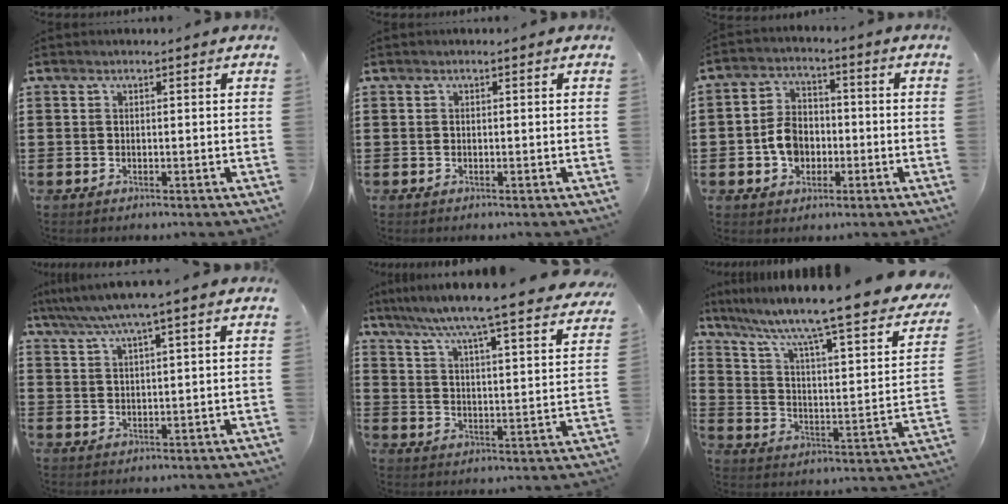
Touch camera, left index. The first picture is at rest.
{"total": 0.0}
{"total": 6.0, "force": [-1.7, 4.6, 3.4], "torque": [-0.082, 0.008, -0.035]}
{"total": 4.4, "force": [3.1, -0.4, 3.1], "torque": [-0.068, -0.009, 0.051]}
{"total": 6.1, "force": [5.4, -1.3, 2.5], "torque": [-0.073, -0.053, 0.082]}
{"total": 8.7, "force": [6.6, 0.0, 5.6], "torque": [-0.128, -0.062, 0.098]}